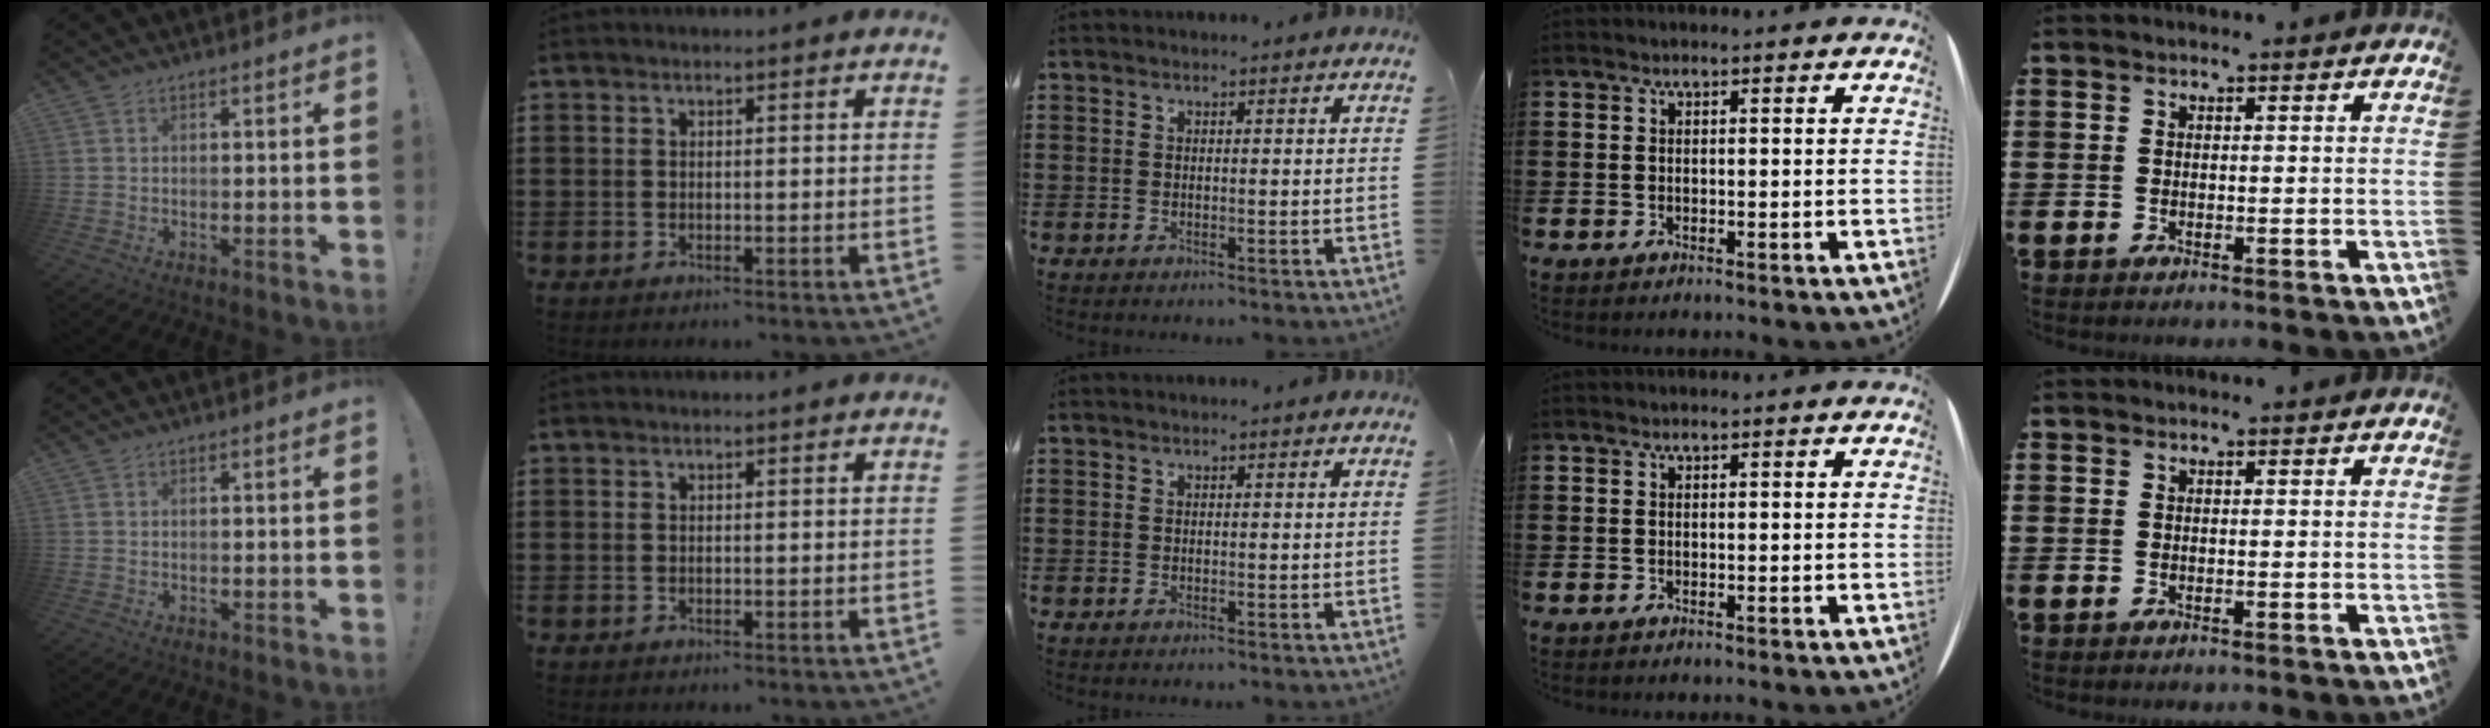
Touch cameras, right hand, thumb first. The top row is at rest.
{}